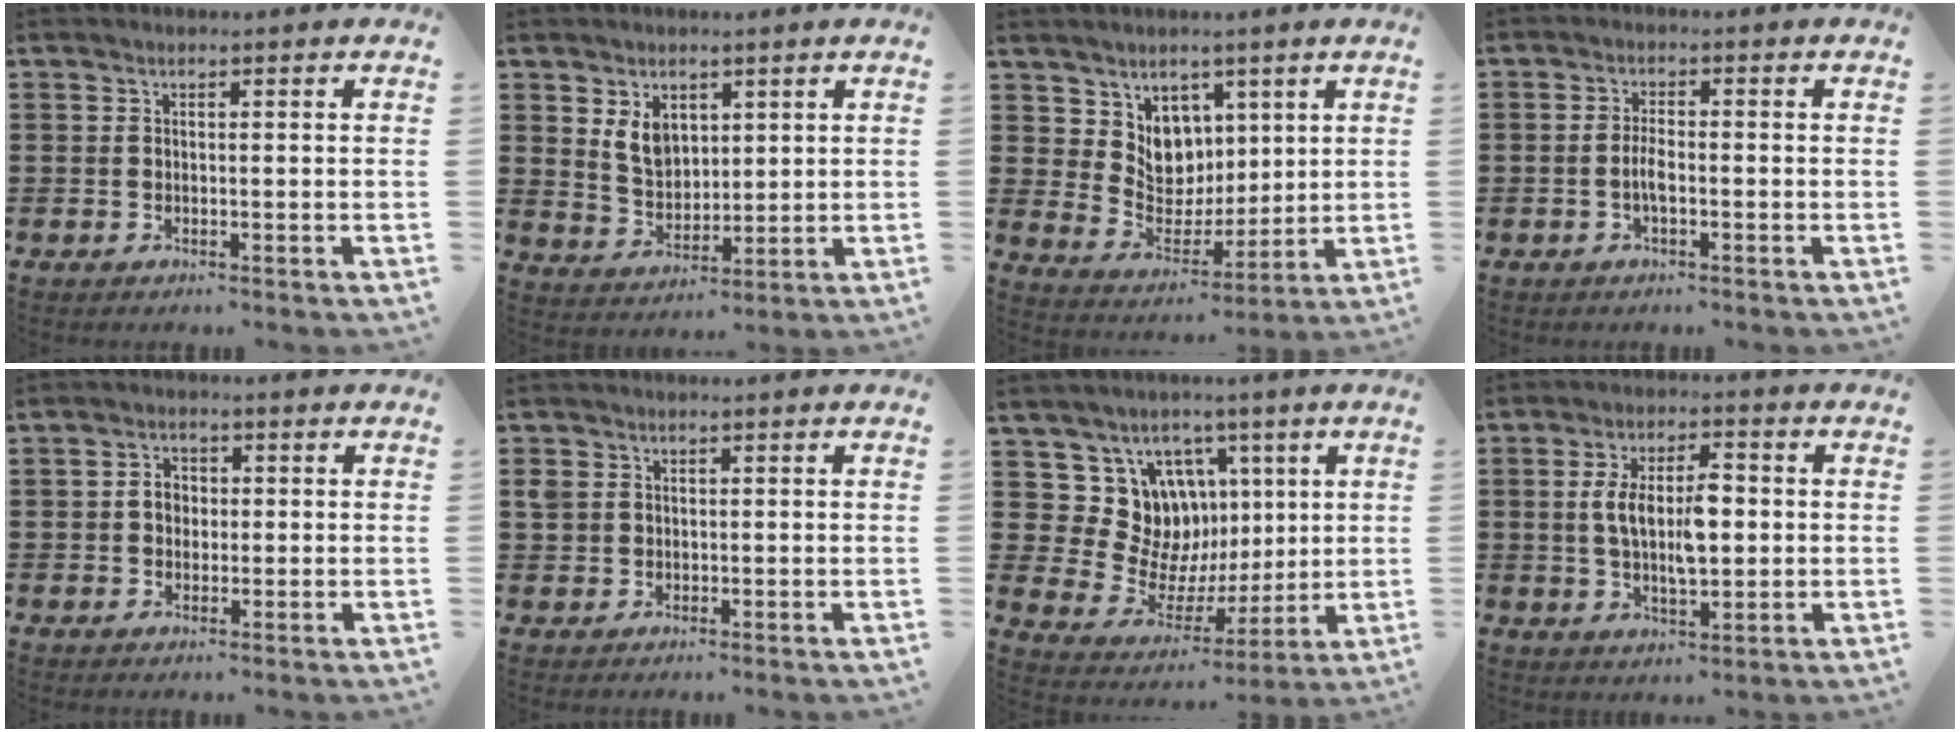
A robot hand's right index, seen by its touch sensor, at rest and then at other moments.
{"total": 5.3, "force": [2.5, 3.7, 2.9], "torque": [-0.063, 0.008, 0.044]}
{"total": 7.1, "force": [4.1, 5.7, 1.1], "torque": [-0.044, -0.026, 0.079]}
{"total": 2.8, "force": [-0.9, 0.6, 2.6], "torque": [-0.055, -0.004, -0.018]}
{"total": 2.7, "force": [0.0, 2.2, 1.7], "torque": [-0.038, 0.010, -0.002]}
{"total": 2.0, "force": [0.6, 1.8, 0.7], "torque": [-0.020, 0.008, 0.009]}
{"total": 11.1, "force": [3.6, 10.1, 3.1], "torque": [-0.077, -0.040, 0.075]}
{"total": 8.5, "force": [0.4, 3.5, 7.8], "torque": [-0.161, 0.006, 0.003]}